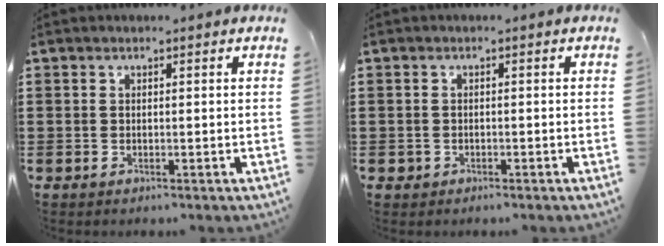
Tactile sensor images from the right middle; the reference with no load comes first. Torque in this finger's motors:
{"motor_torque": [-0.12, -0.03, -0.06, -0.01]}